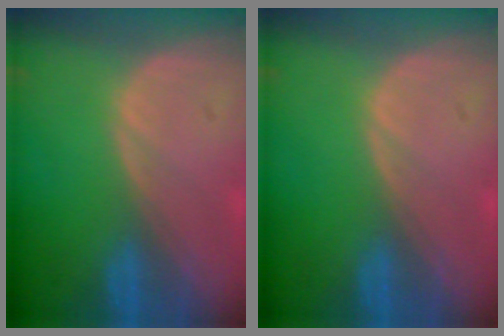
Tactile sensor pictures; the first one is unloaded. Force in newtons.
{"total": 0.0}